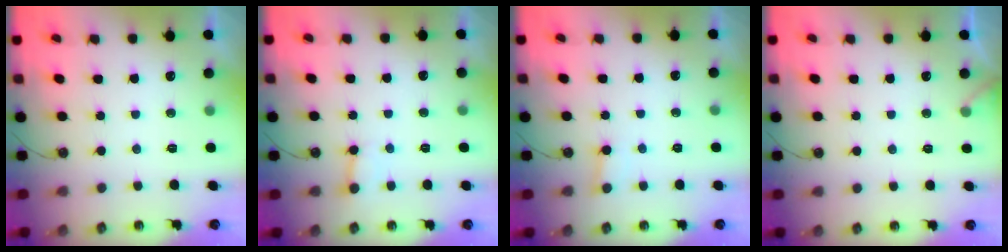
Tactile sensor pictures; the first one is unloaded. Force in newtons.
{"total": 5.0, "press": 5.0, "slide": 0.4}
{"total": 2.6, "press": 2.6, "slide": 0.1}
{"total": 3.6, "press": 3.6, "slide": 0.4}